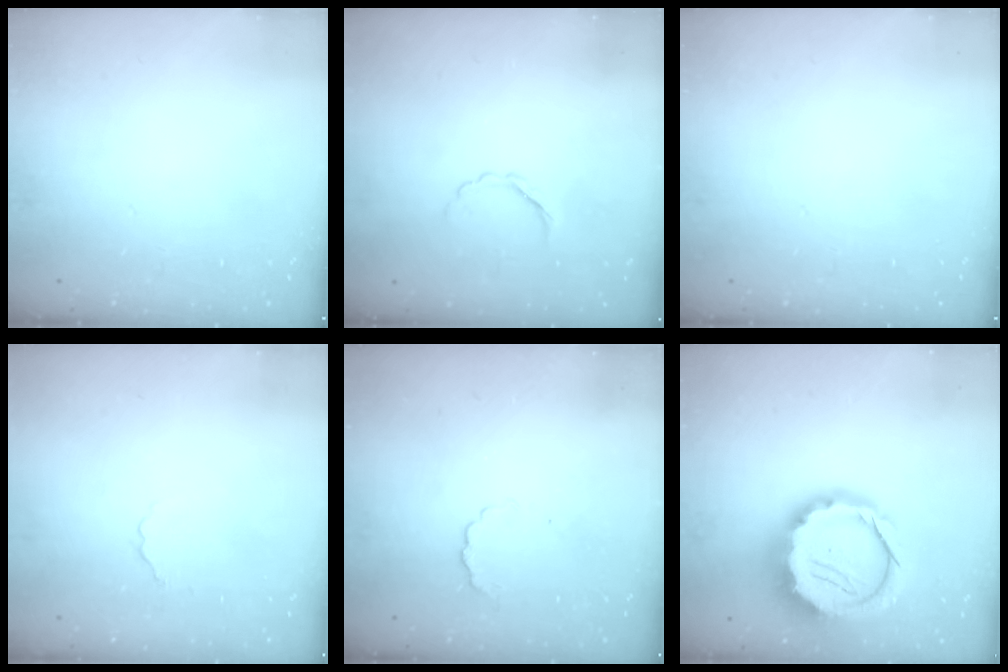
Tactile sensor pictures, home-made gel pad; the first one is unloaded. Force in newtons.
{"total": 2.9, "press": 2.8, "slide": 0.8}
{"total": 0.0}
{"total": 2.4, "press": 2.3, "slide": 0.7}
{"total": 4.0, "press": 3.9, "slide": 1.0}
{"total": 18.8, "press": 18.4, "slide": 4.0}